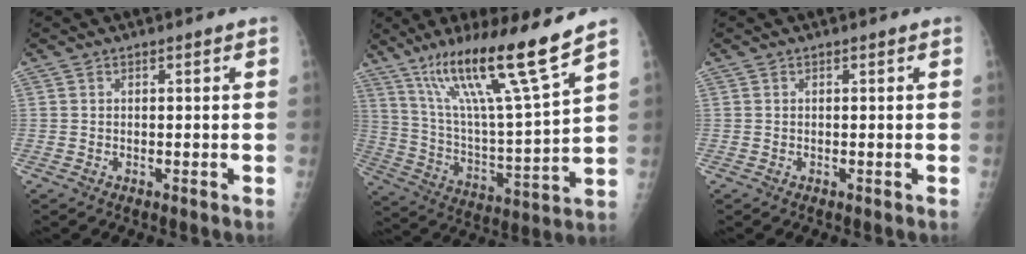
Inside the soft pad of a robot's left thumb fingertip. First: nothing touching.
{"total": 19.7, "force": [13.4, 0.4, 14.5], "torque": [-0.233, -0.066, 0.238]}
{"total": 0.0}